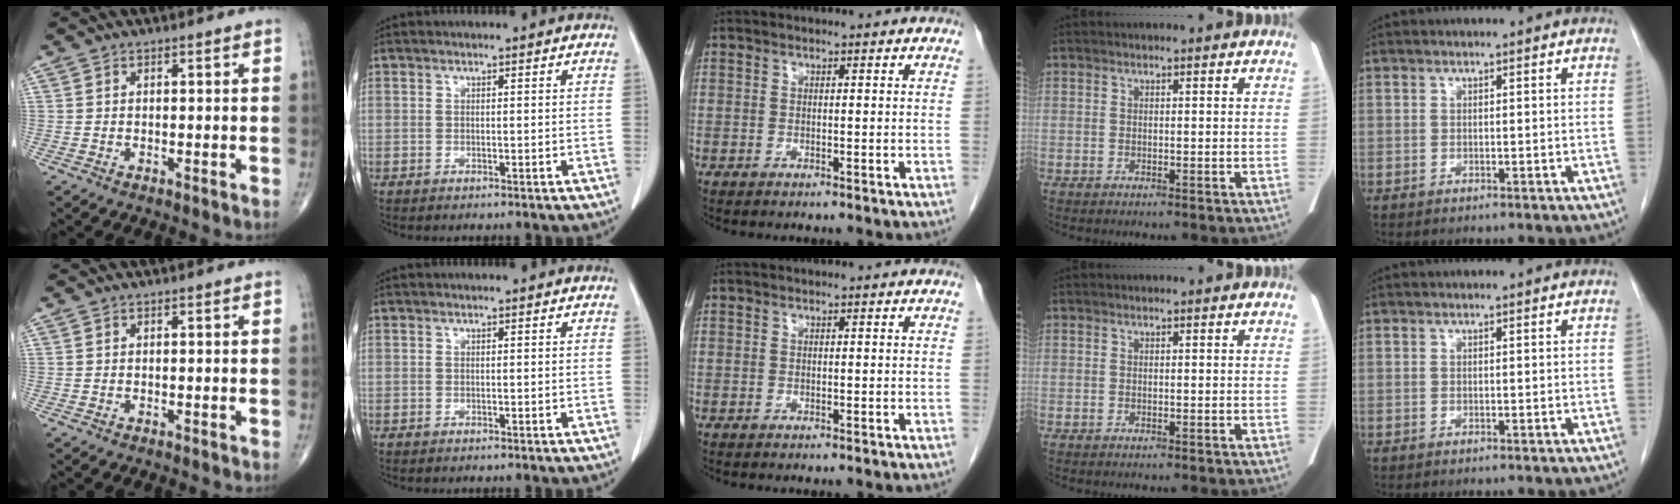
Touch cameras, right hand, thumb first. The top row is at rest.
{}